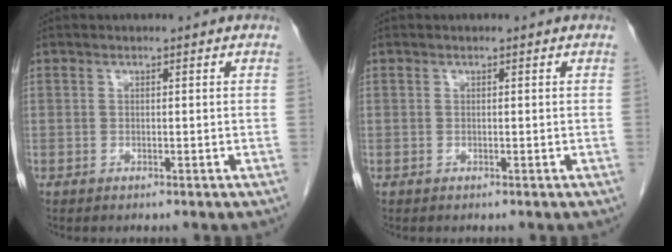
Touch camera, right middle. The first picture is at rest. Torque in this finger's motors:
{"motor_torque": [0.00, 0.00, 0.00, 0.00]}